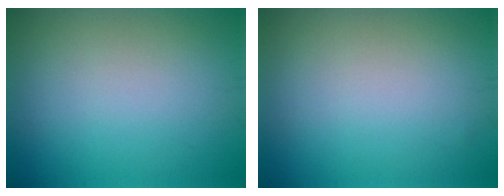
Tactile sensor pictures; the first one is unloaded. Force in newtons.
{"total": 0.0}